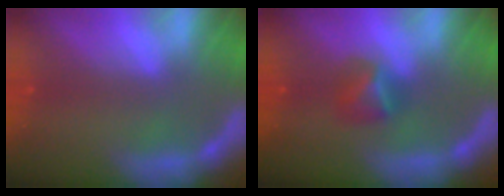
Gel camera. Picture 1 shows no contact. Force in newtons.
{"total": 2.4}